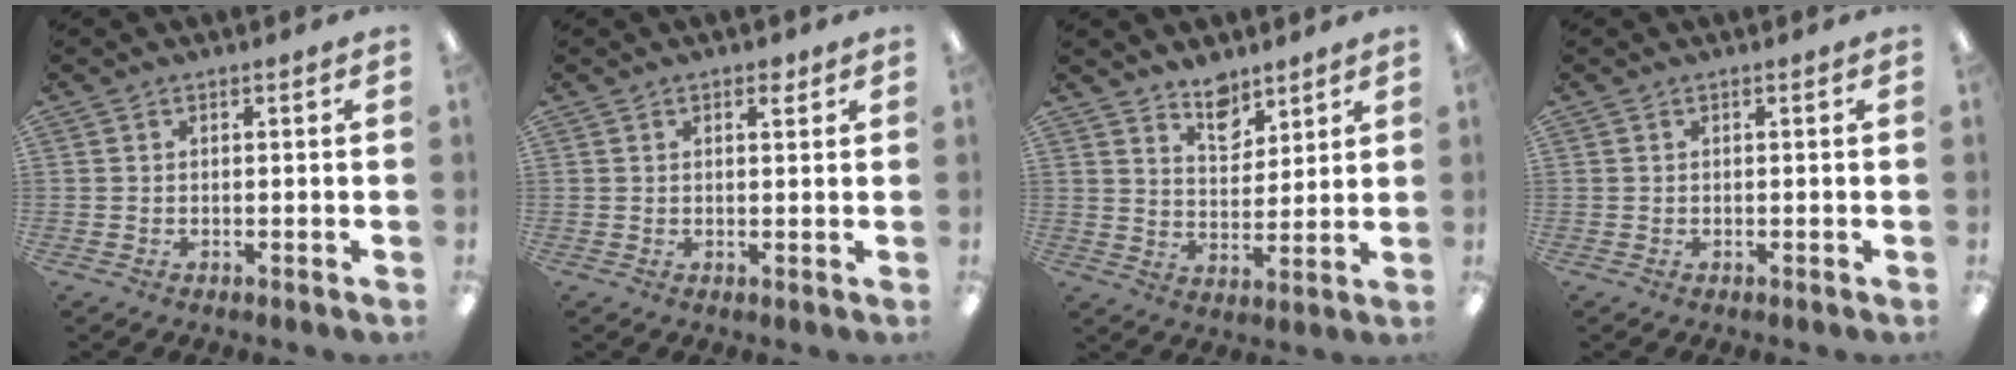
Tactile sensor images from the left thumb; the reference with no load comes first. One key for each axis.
{"total": 2.1, "fx": 1.4, "fy": 1.0, "fz": 1.2, "tx": -0.008, "ty": -0.003, "tz": 0.021}
{"total": 7.8, "fx": 6.3, "fy": 4.1, "fz": 2.2, "tx": -0.018, "ty": -0.041, "tz": 0.112}
{"total": 0.0}